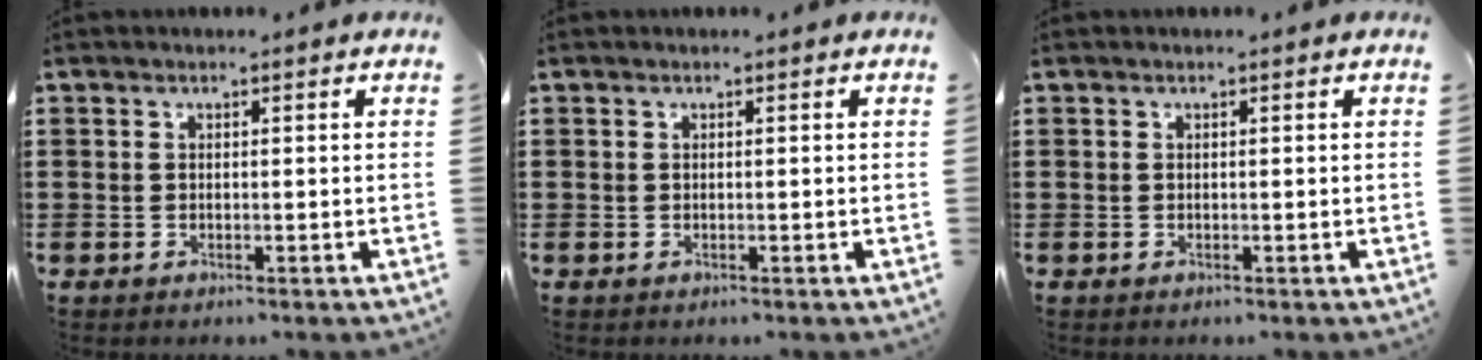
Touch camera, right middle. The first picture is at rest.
{"total": 0.0}
{"total": 0.0}